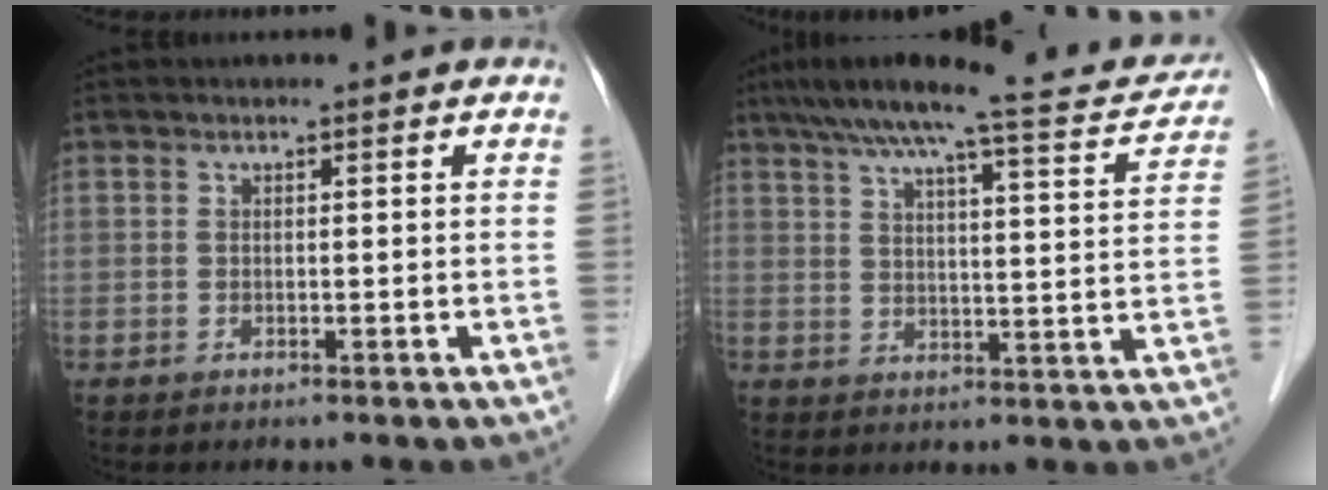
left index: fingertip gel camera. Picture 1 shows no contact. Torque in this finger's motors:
{"motor_torque": [1.07, -1.07, 0.12, 0.04]}